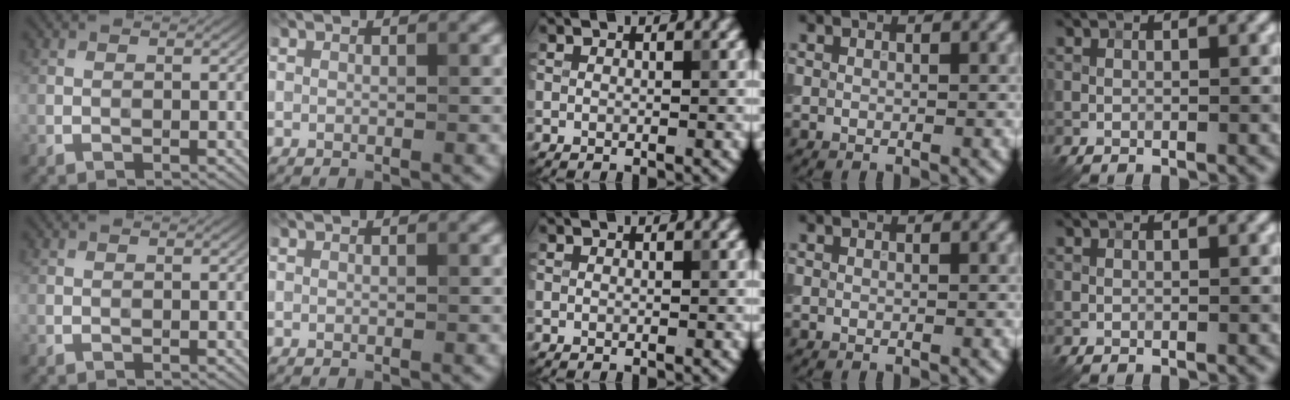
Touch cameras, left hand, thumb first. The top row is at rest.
{}